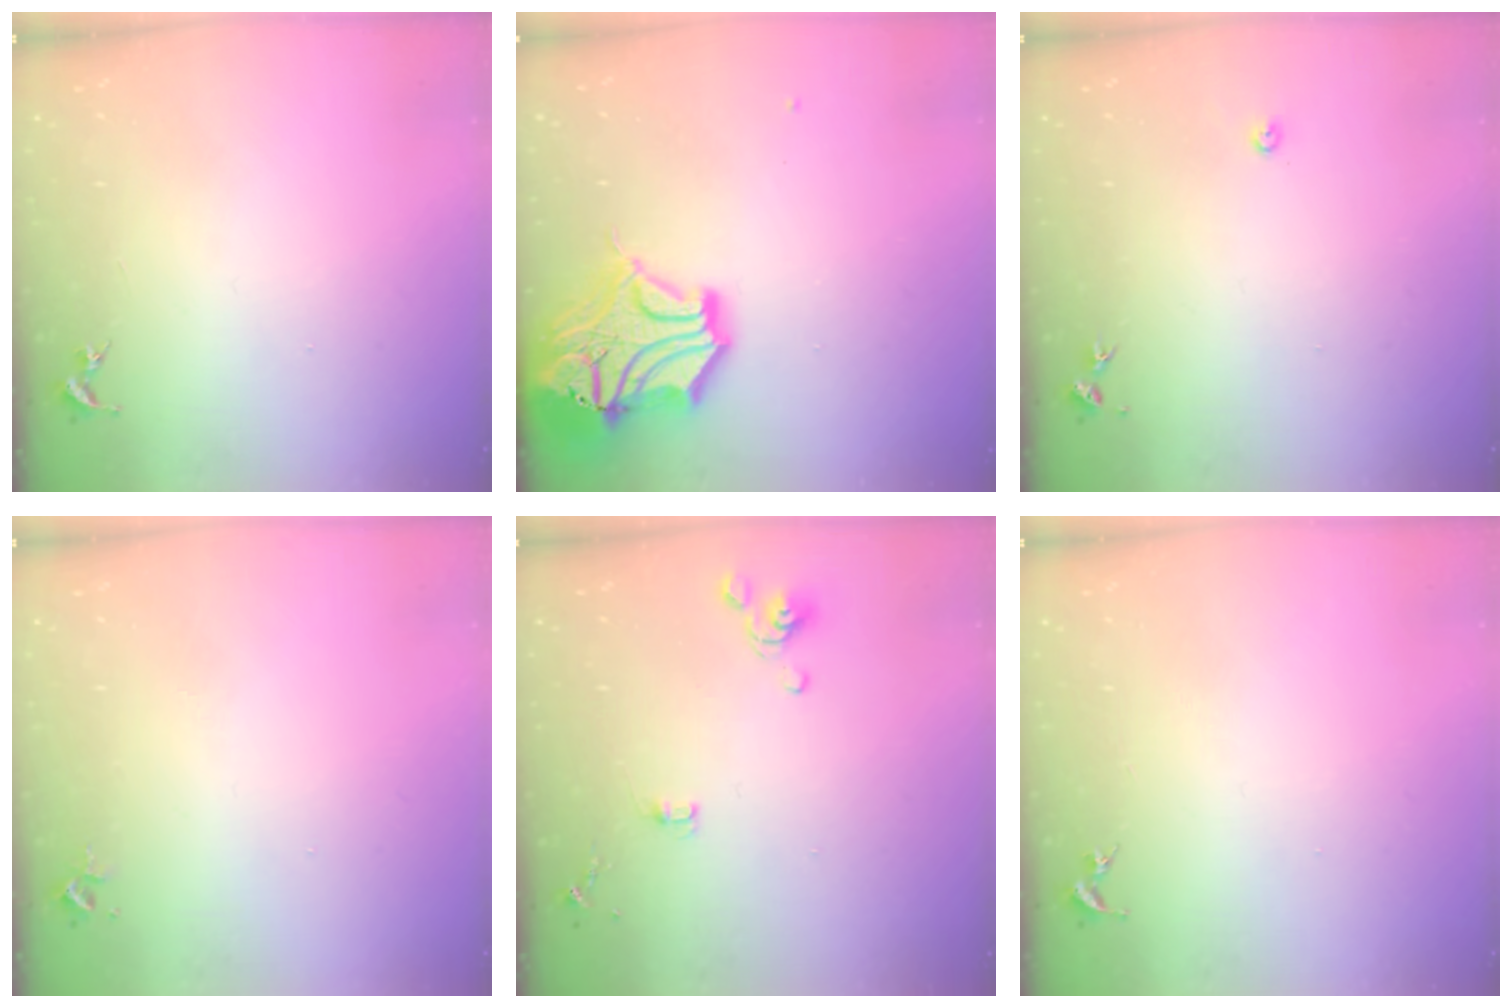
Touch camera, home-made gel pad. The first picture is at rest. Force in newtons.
{"total": 18.3, "press": 18.2, "slide": 2.4}
{"total": 2.2, "press": 2.2, "slide": 0.3}
{"total": 2.4, "press": 2.4, "slide": 0.3}
{"total": 4.1, "press": 3.9, "slide": 1.4}
{"total": 0.0}